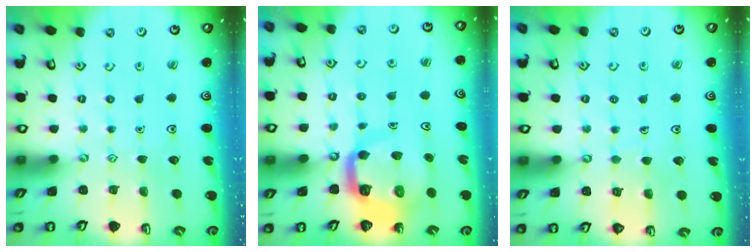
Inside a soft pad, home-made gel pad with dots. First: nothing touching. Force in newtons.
{"total": 10.2, "press": 10.1, "slide": 1.4}
{"total": 4.3, "press": 4.3, "slide": 0.4}